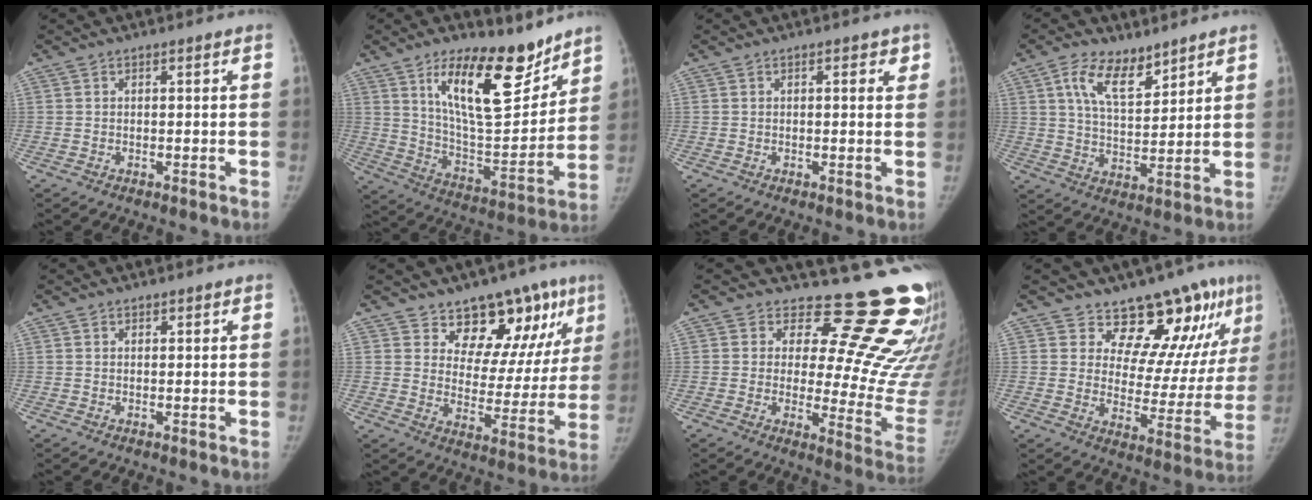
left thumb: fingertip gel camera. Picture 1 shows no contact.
{"total": 20.0, "force": [12.6, 7.9, 13.4], "torque": [-0.165, -0.092, 0.218]}
{"total": 1.9, "force": [0.9, 1.0, 1.4], "torque": [-0.003, -0.001, 0.007]}
{"total": 9.7, "force": [6.0, 4.8, 5.9], "torque": [-0.087, -0.036, 0.115]}
{"total": 0.6, "force": [0.5, 0.4, 0.1], "torque": [0.007, -0.003, 0.005]}
{"total": 16.7, "force": [10.9, 9.4, 8.4], "torque": [-0.040, -0.061, 0.146]}
{"total": 22.7, "force": [16.7, 8.8, 12.5], "torque": [-0.114, -0.132, 0.194]}
{"total": 16.6, "force": [11.5, 7.4, 9.3], "torque": [-0.065, -0.084, 0.151]}